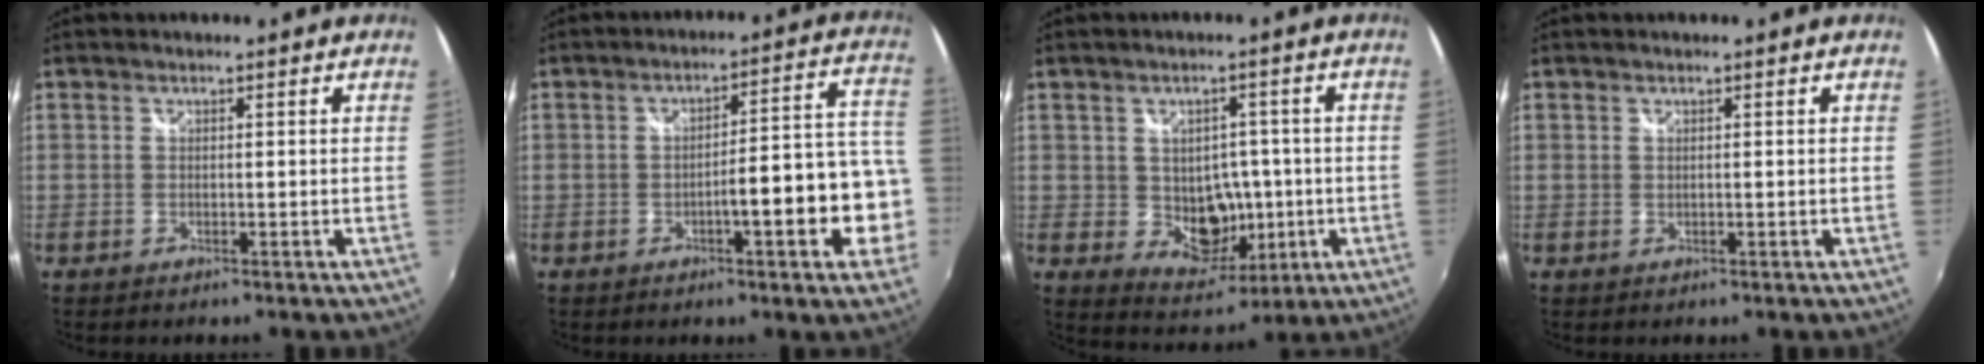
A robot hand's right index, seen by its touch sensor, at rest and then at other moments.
{"total": 11.4, "force": [-3.8, 1.6, 10.6], "torque": [-0.132, 0.017, -0.046]}
{"total": 8.6, "force": [-0.7, 7.1, 4.8], "torque": [-0.087, -0.004, 0.006]}
{"total": 0.0}